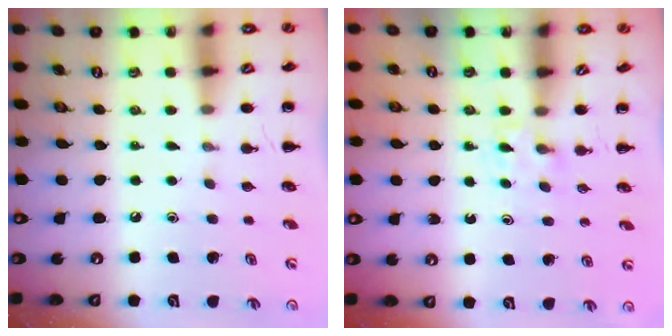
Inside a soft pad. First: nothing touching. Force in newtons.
{"total": 2.2, "press": 2.0, "slide": 0.9}